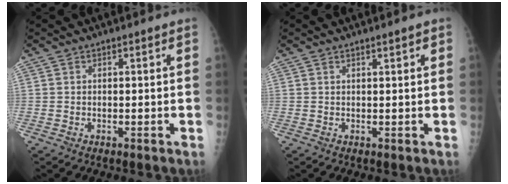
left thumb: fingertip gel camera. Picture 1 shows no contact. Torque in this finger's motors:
{"motor_torque": [-0.34, 0.05, -0.36, -0.09, -0.10]}